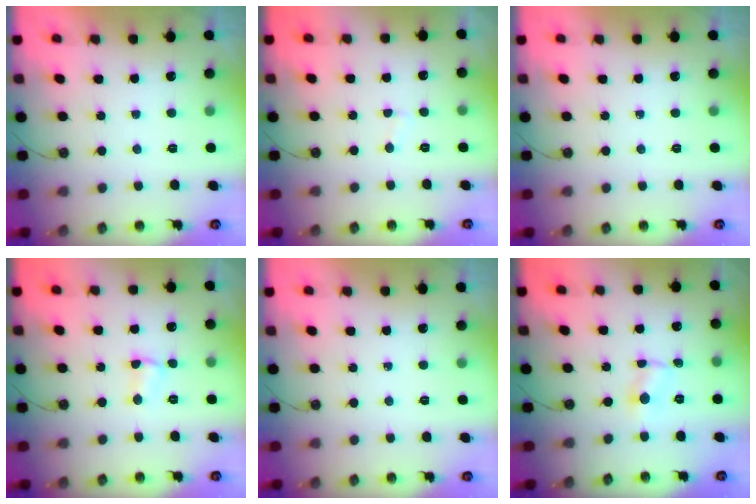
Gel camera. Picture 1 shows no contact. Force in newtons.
{"total": 1.7, "press": 1.7, "slide": 0.2}
{"total": 0.0}
{"total": 4.4, "press": 4.4, "slide": 0.6}
{"total": 0.0}
{"total": 1.8, "press": 1.8, "slide": 0.2}